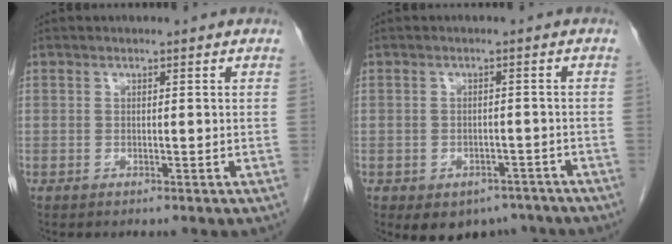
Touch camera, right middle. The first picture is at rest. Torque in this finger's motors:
{"motor_torque": [0.08, -0.08, 0.05, 0.03]}